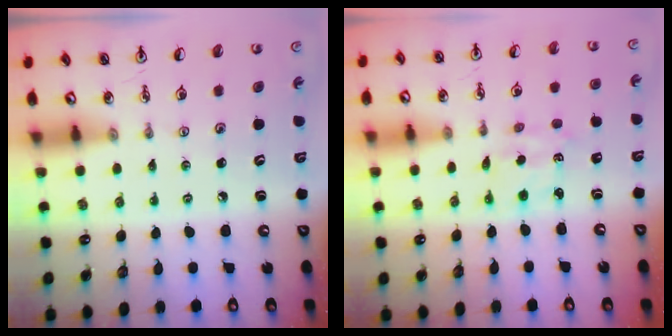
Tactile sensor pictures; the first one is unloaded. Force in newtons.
{"total": 2.4, "press": 2.4, "slide": 0.3}